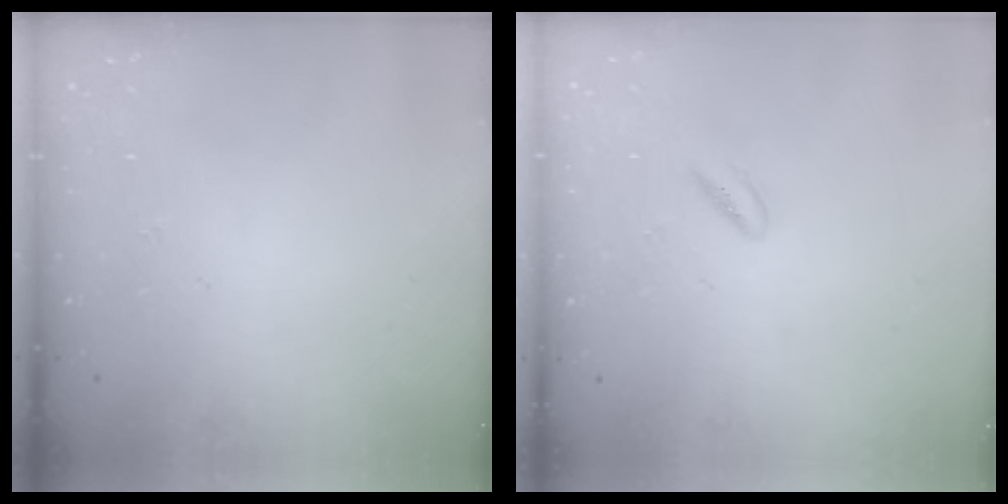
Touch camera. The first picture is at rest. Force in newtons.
{"total": 1.7, "press": 1.4, "slide": 0.9}